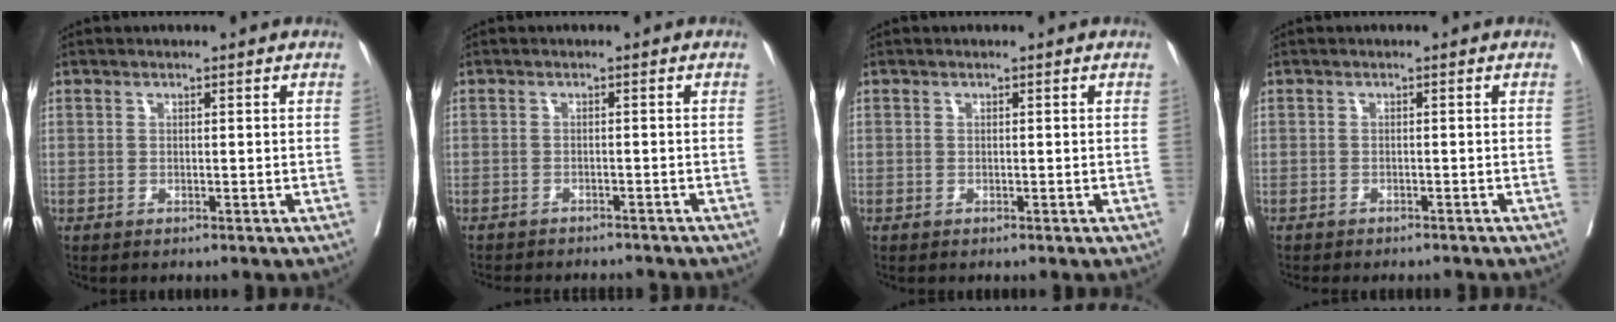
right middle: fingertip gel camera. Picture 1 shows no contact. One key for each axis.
{"total": 9.0, "fx": -8.3, "fy": 2.2, "fz": 2.5, "tx": -0.041, "ty": -0.006, "tz": -0.100}
{"total": 0.0}
{"total": 4.2, "fx": -3.7, "fy": 1.4, "fz": 1.3, "tx": -0.018, "ty": -0.005, "tz": -0.045}